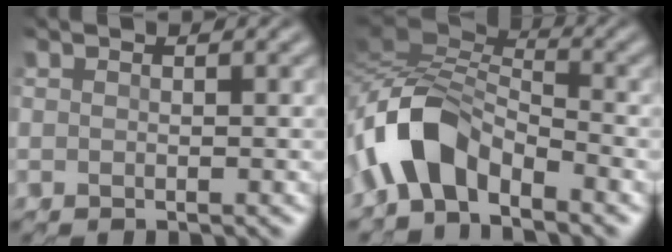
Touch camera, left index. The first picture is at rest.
{"total": 6.5, "force": [-4.0, 2.7, 4.4], "torque": [-0.094, 0.011, -0.090]}